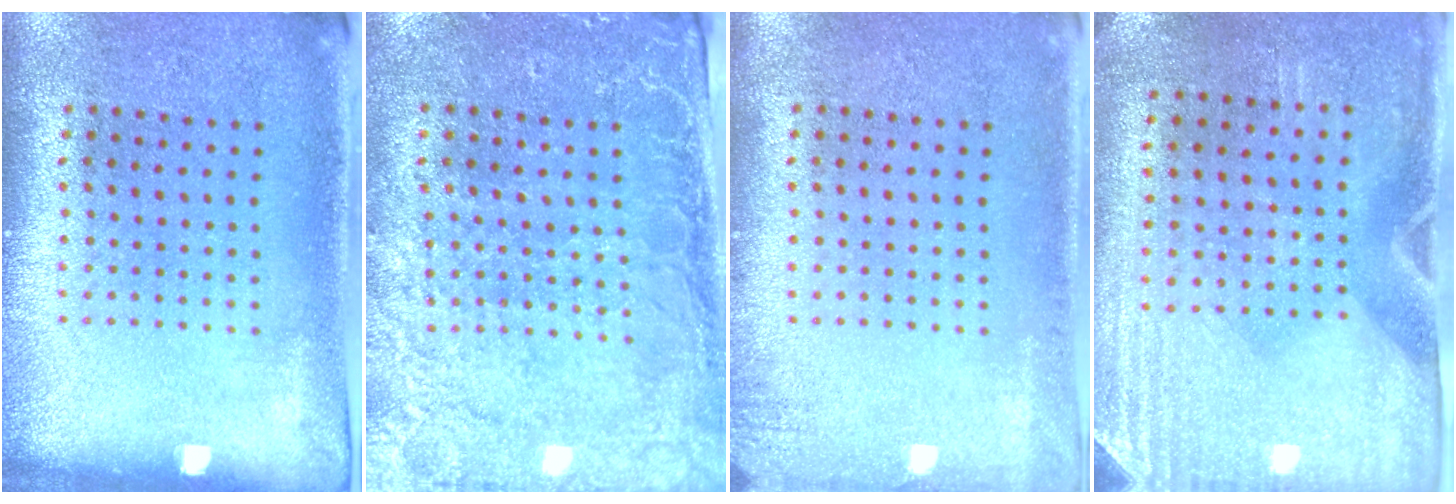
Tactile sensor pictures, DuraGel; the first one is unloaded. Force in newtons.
{"total": 3.0, "press": 2.8, "slide": 1.2}
{"total": 1.4, "press": 1.4, "slide": 0.2}
{"total": 2.9, "press": 2.5, "slide": 1.4}